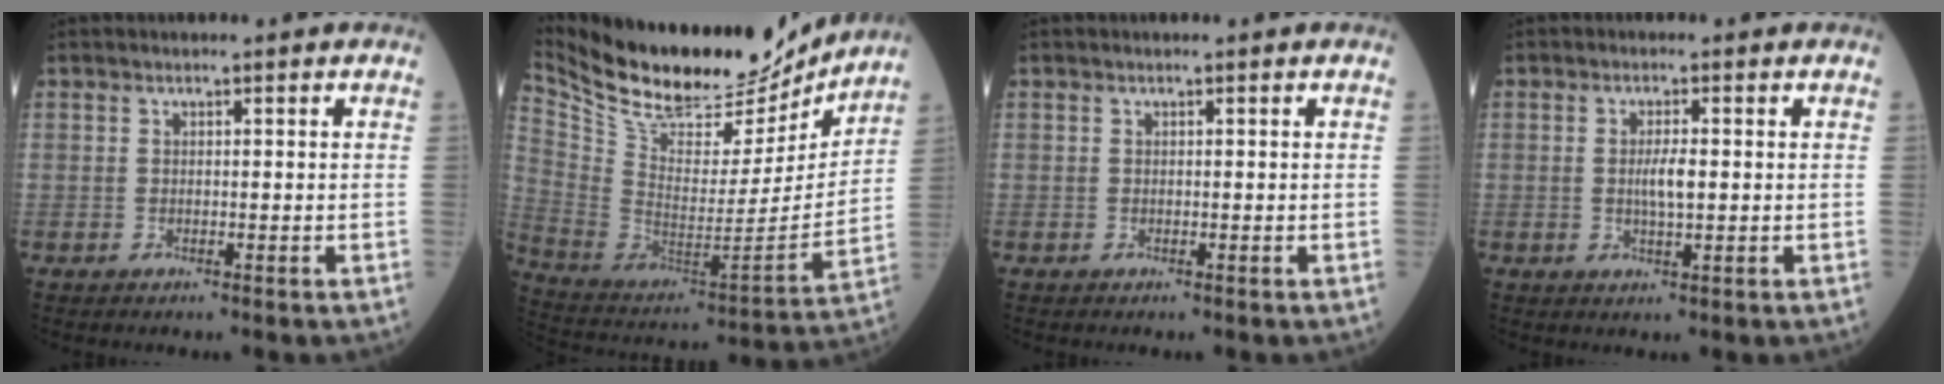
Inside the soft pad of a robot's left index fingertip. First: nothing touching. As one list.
[{"total": 26.0, "force": [22.8, 7.1, 10.1], "torque": [-0.203, -0.031, 0.360]}, {"total": 0.0}, {"total": 2.9, "force": [0.1, 0.5, 2.9], "torque": [-0.056, -0.002, 0.004]}]